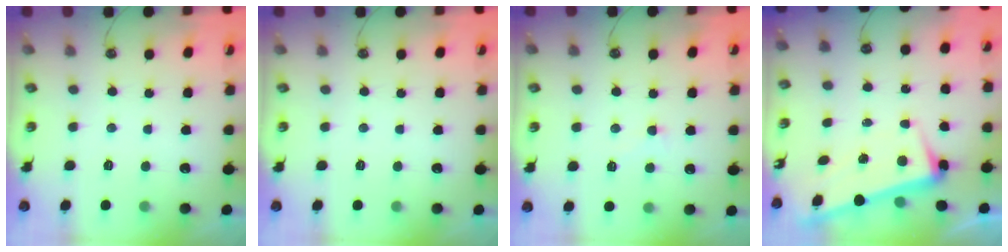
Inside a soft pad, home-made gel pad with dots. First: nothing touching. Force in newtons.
{"total": 0.0}
{"total": 1.8, "press": 1.7, "slide": 0.6}
{"total": 3.0, "press": 2.9, "slide": 0.9}